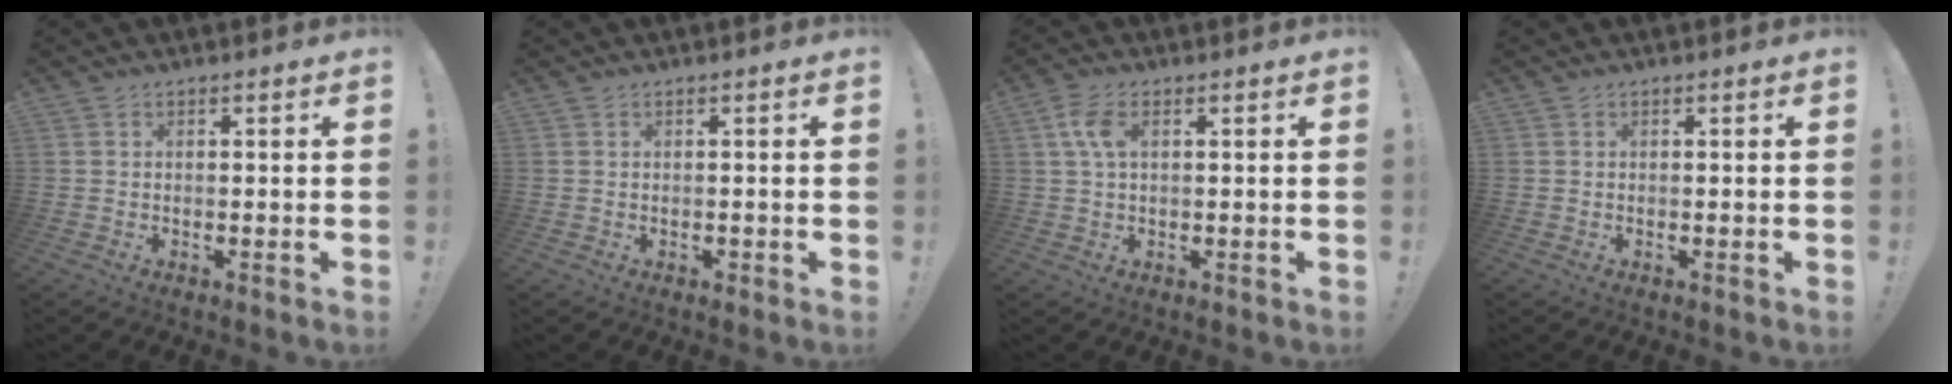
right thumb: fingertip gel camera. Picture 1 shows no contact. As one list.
[{"total": 0.6, "force": [-0.5, 0.4, 0.1], "torque": [0.000, 0.000, -0.008]}, {"total": 5.4, "force": [1.1, 2.7, 4.6], "torque": [-0.096, 0.007, 0.020]}, {"total": 0.0}]